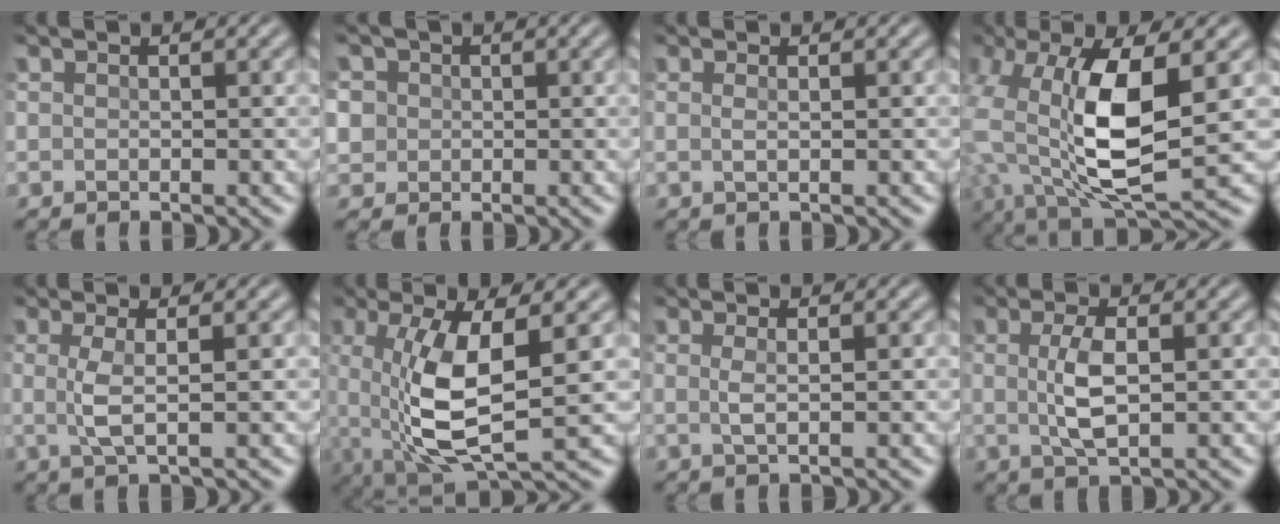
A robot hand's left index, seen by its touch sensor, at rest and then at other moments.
{"total": 3.9, "force": [0.6, 3.6, 1.2], "torque": [-0.034, 0.021, 0.004]}
{"total": 0.8, "force": [0.1, 0.1, 0.8], "torque": [-0.019, 0.000, 0.003]}
{"total": 10.2, "force": [1.1, 4.2, 9.3], "torque": [-0.203, -0.011, 0.029]}
{"total": 2.2, "force": [0.0, 0.1, 2.2], "torque": [-0.054, 0.001, 0.000]}
{"total": 8.4, "force": [-0.2, 2.8, 7.9], "torque": [-0.174, -0.011, 0.002]}
{"total": 1.2, "force": [0.1, 0.0, 1.2], "torque": [-0.030, 0.001, 0.002]}
{"total": 3.5, "force": [0.1, 1.1, 3.3], "torque": [-0.074, 0.003, 0.003]}